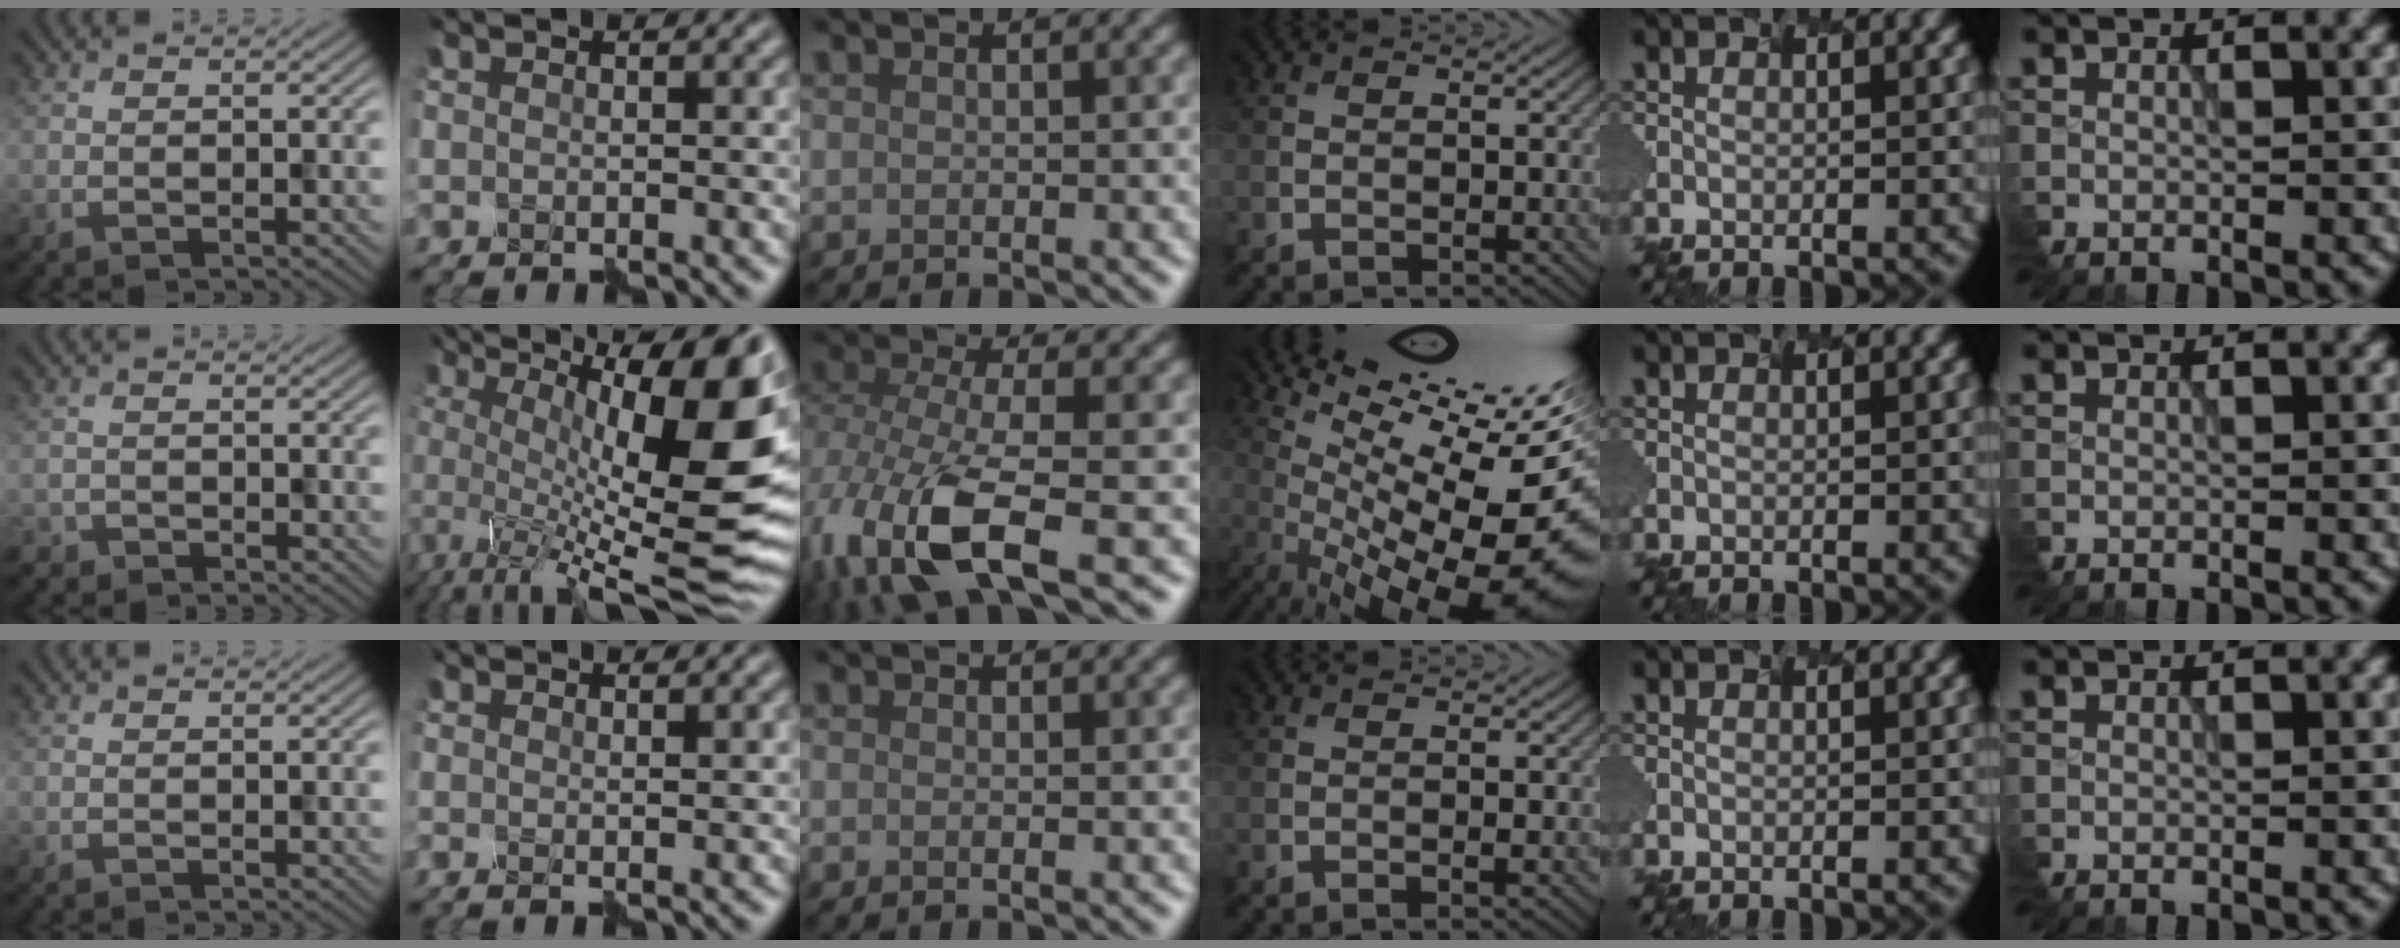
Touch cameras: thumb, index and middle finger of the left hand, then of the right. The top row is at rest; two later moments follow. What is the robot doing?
{"motion": "disassemble", "object": "velcro strap"}